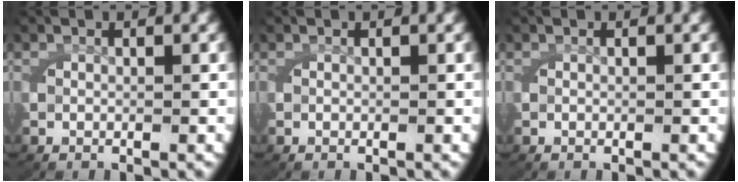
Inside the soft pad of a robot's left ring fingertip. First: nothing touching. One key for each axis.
{"total": 0.0}
{"total": 0.0}